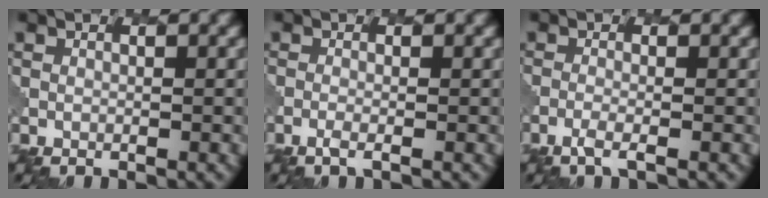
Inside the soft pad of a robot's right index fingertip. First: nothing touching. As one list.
[{"total": 1.2, "force": [-0.6, 0.3, 1.0], "torque": [-0.015, -0.001, -0.018]}, {"total": 1.8, "force": [-1.0, 0.4, 1.4], "torque": [-0.024, -0.003, -0.029]}]